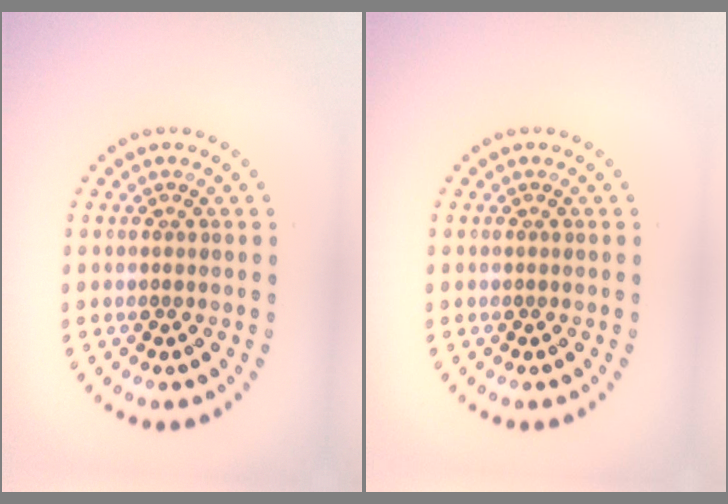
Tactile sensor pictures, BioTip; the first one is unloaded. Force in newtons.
{"total": 0.0}